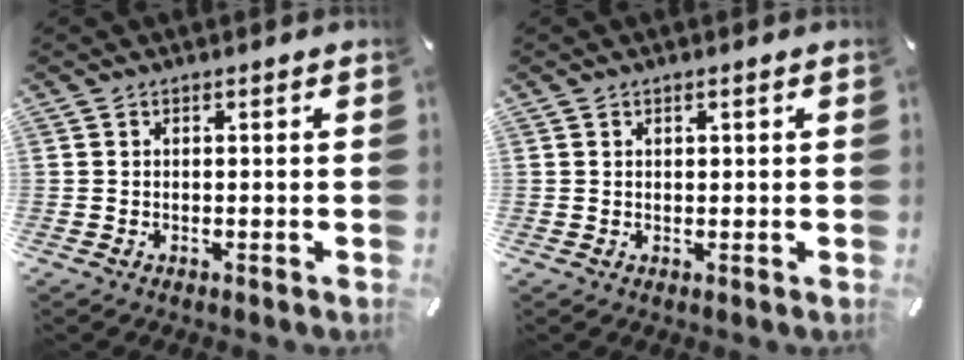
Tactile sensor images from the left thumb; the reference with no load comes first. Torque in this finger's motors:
{"motor_torque": [-0.50, -0.50, -0.02, 0.14, -0.03]}